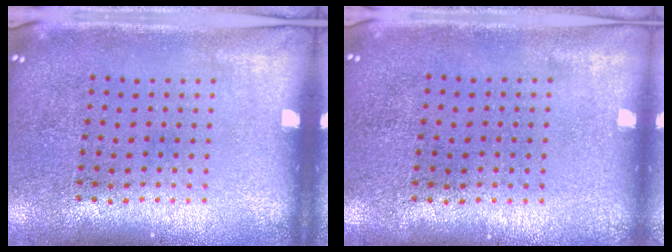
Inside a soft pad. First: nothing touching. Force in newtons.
{"total": 0.0}